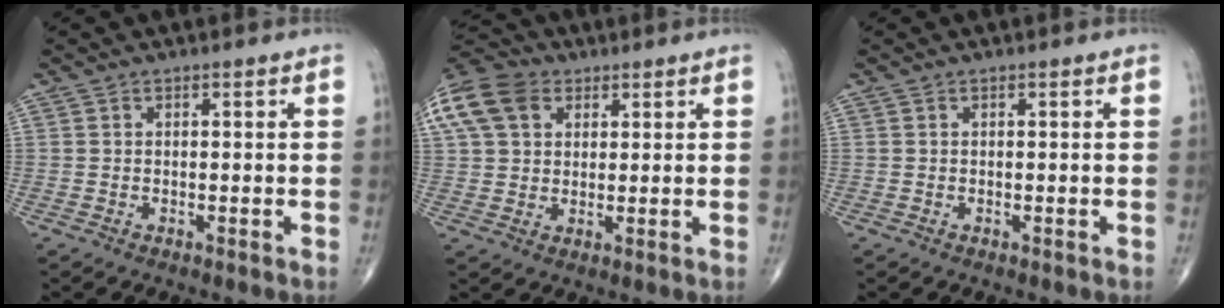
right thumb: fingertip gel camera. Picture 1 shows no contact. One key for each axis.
{"total": 15.1, "fx": 6.0, "fy": 10.9, "fz": 8.5, "tx": -0.190, "ty": 0.024, "tz": 0.106}
{"total": 0.0}